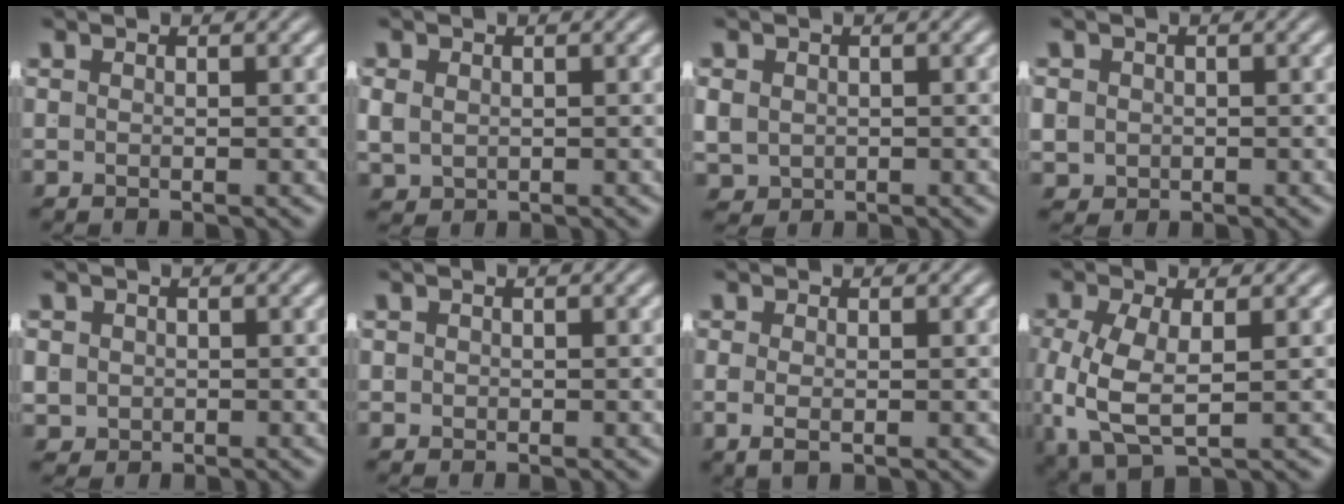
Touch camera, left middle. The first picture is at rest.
{"total": 2.1, "force": [-0.1, 1.8, 1.0], "torque": [-0.030, -0.017, 0.014]}
{"total": 3.9, "force": [-0.7, 3.5, 1.6], "torque": [-0.052, -0.033, 0.006]}
{"total": 3.5, "force": [-0.6, 3.2, 1.3], "torque": [-0.047, -0.025, 0.000]}
{"total": 3.6, "force": [-0.6, 3.3, 1.3], "torque": [-0.048, -0.026, 0.002]}
{"total": 1.1, "force": [-0.1, 1.1, 0.3], "torque": [-0.012, -0.009, 0.003]}
{"total": 1.5, "force": [-0.4, 0.4, 1.4], "torque": [-0.029, -0.013, 0.002]}
{"total": 6.6, "force": [-1.0, 4.3, 5.0], "torque": [-0.127, -0.035, 0.004]}